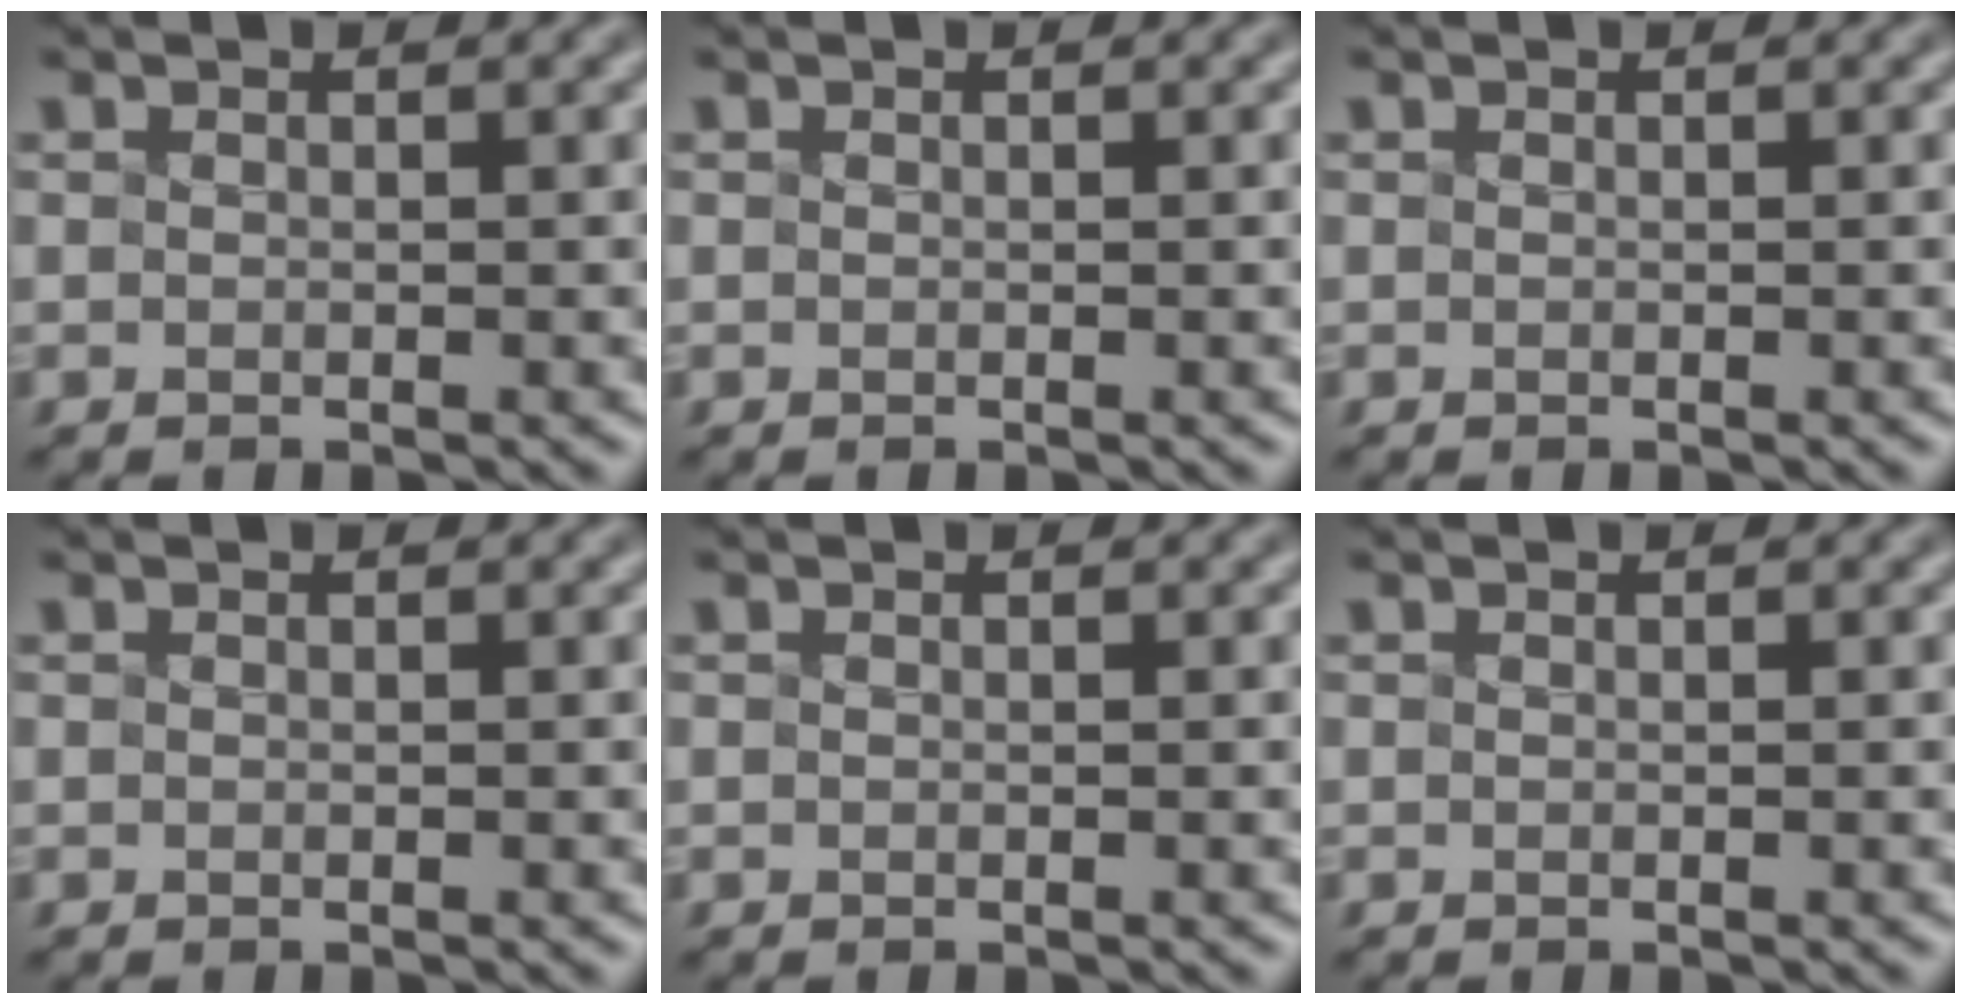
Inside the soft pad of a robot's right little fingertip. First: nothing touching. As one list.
[{"total": 0.0}, {"total": 0.0}, {"total": 0.0}, {"total": 0.0}, {"total": 0.0}]